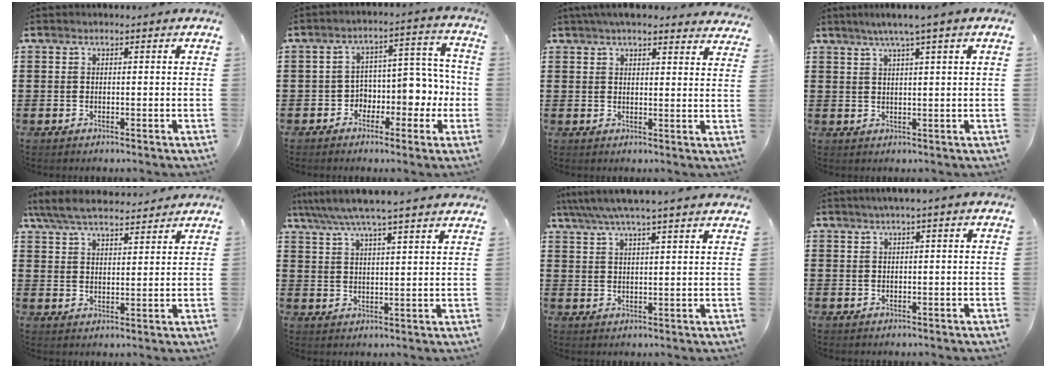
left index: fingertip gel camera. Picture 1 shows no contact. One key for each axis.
{"total": 5.8, "fx": -2.1, "fy": 4.6, "fz": 2.9, "tx": -0.057, "ty": 0.005, "tz": -0.044}
{"total": 4.4, "fx": 4.1, "fy": 0.7, "fz": 1.7, "tx": -0.044, "ty": -0.006, "tz": 0.076}
{"total": 3.2, "fx": 1.9, "fy": -0.5, "fz": 2.5, "tx": -0.053, "ty": 0.000, "tz": 0.031}
{"total": 6.4, "fx": 5.7, "fy": 1.4, "fz": 2.5, "tx": -0.067, "ty": -0.014, "tz": 0.105}
{"total": 5.7, "fx": 4.9, "fy": -0.3, "fz": 2.8, "tx": -0.071, "ty": -0.020, "tz": 0.085}
{"total": 4.6, "fx": 3.8, "fy": -0.2, "fz": 2.5, "tx": -0.061, "ty": -0.012, "tz": 0.065}
{"total": 1.1, "fx": 0.2, "fy": -0.1, "fz": 1.1, "tx": -0.017, "ty": -0.003, "tz": 0.004}